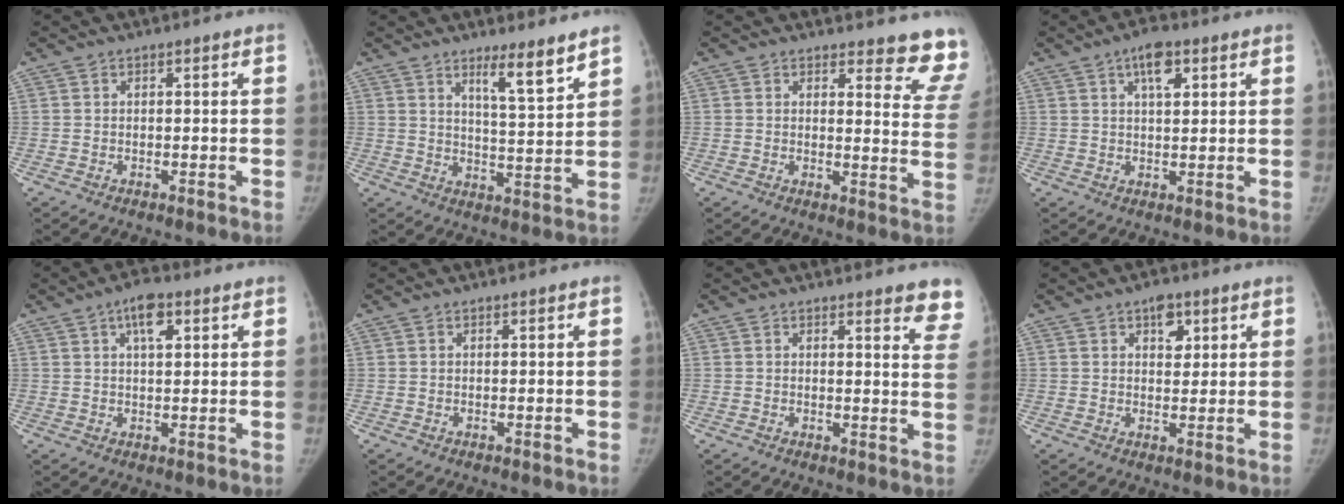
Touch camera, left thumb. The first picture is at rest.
{"total": 7.8, "force": [5.7, 0.9, 5.3], "torque": [-0.077, -0.052, 0.092]}
{"total": 11.5, "force": [11.0, 2.8, 2.2], "torque": [0.021, -0.108, 0.091]}
{"total": 5.6, "force": [2.8, 2.4, 4.2], "torque": [-0.054, -0.005, 0.042]}
{"total": 5.4, "force": [2.5, 2.4, 4.1], "torque": [-0.056, -0.002, 0.038]}
{"total": 0.0}
{"total": 8.2, "force": [7.0, 2.2, 3.6], "torque": [-0.004, -0.037, 0.055]}
{"total": 4.5, "force": [2.3, 2.7, 2.6], "torque": [-0.012, -0.008, 0.032]}